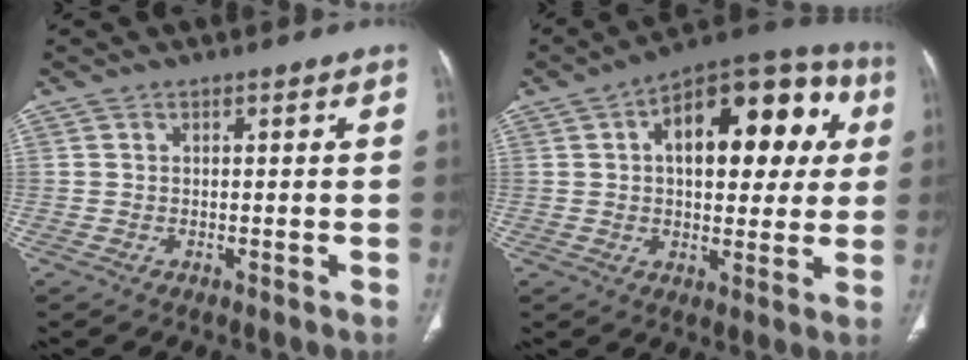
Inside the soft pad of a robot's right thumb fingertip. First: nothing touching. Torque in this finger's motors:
{"motor_torque": [-0.64, 1.47, 0.85, 0.68, 0.12]}